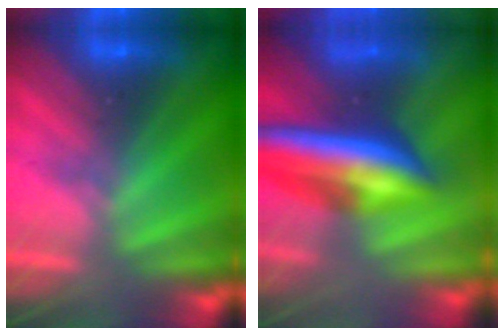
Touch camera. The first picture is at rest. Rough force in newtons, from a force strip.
{"total": 6.7}